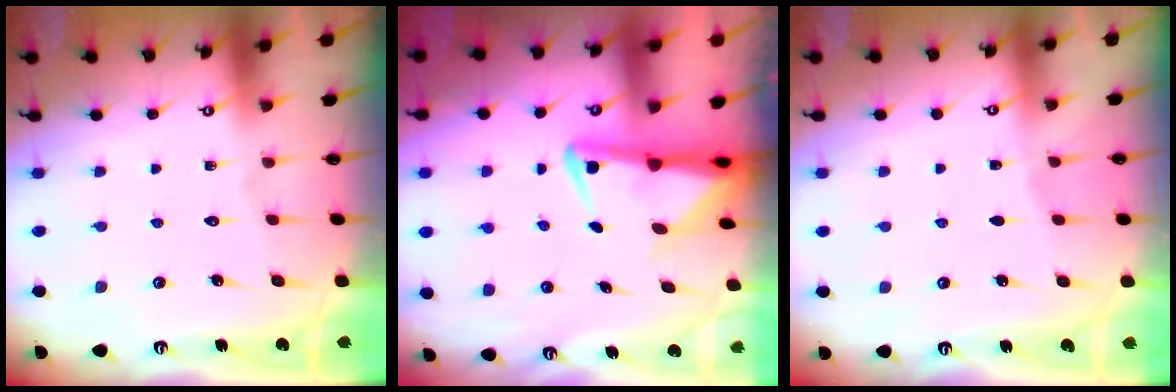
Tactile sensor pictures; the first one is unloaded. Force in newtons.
{"total": 4.5, "press": 4.4, "slide": 0.9}
{"total": 1.5, "press": 1.4, "slide": 0.2}